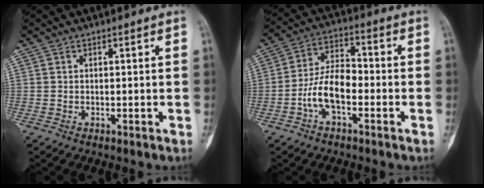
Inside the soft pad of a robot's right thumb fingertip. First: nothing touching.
{"total": 9.5, "force": [-3.0, 4.6, 7.7], "torque": [-0.145, 0.038, -0.062]}